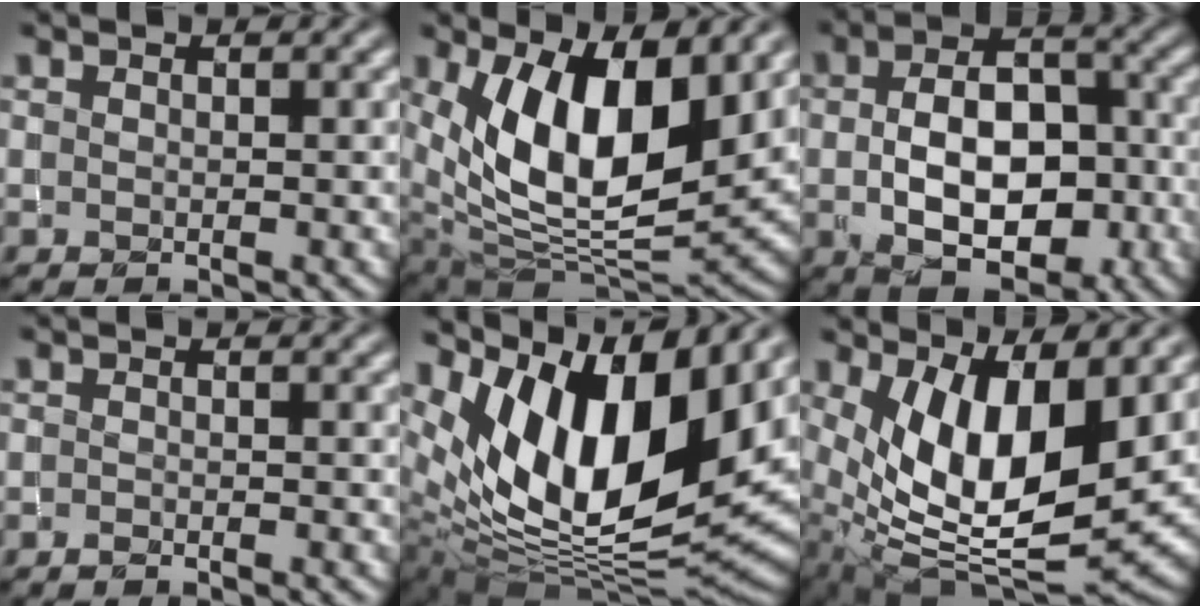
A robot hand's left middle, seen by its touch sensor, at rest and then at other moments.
{"total": 13.0, "force": [3.9, 6.5, 10.6], "torque": [-0.172, -0.015, 0.066]}
{"total": 8.8, "force": [-0.9, 5.0, 7.2], "torque": [-0.114, 0.003, -0.018]}
{"total": 1.4, "force": [-1.2, 0.1, 0.7], "torque": [-0.009, 0.002, -0.021]}
{"total": 15.9, "force": [6.9, 7.4, 12.2], "torque": [-0.209, 0.011, 0.115]}
{"total": 12.6, "force": [2.5, 5.7, 10.9], "torque": [-0.180, -0.020, 0.045]}